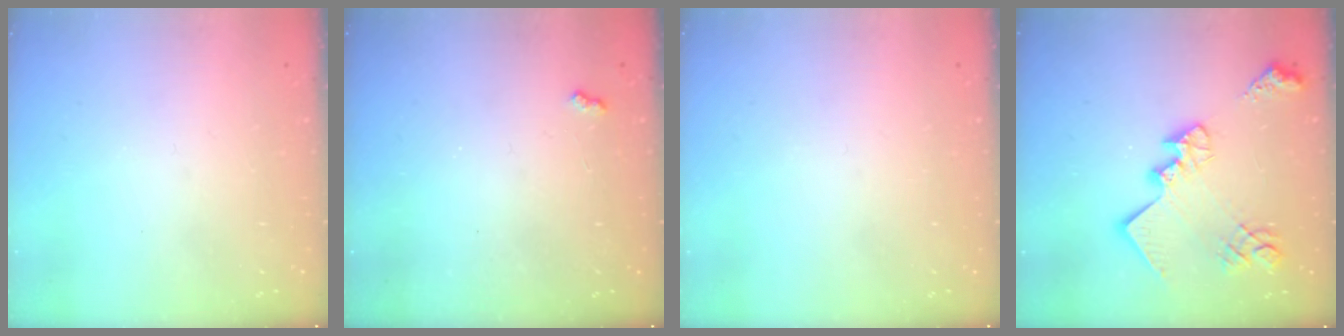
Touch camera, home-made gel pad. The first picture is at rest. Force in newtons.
{"total": 4.1, "press": 4.0, "slide": 0.6}
{"total": 0.0}
{"total": 20.5, "press": 20.5, "slide": 1.1}